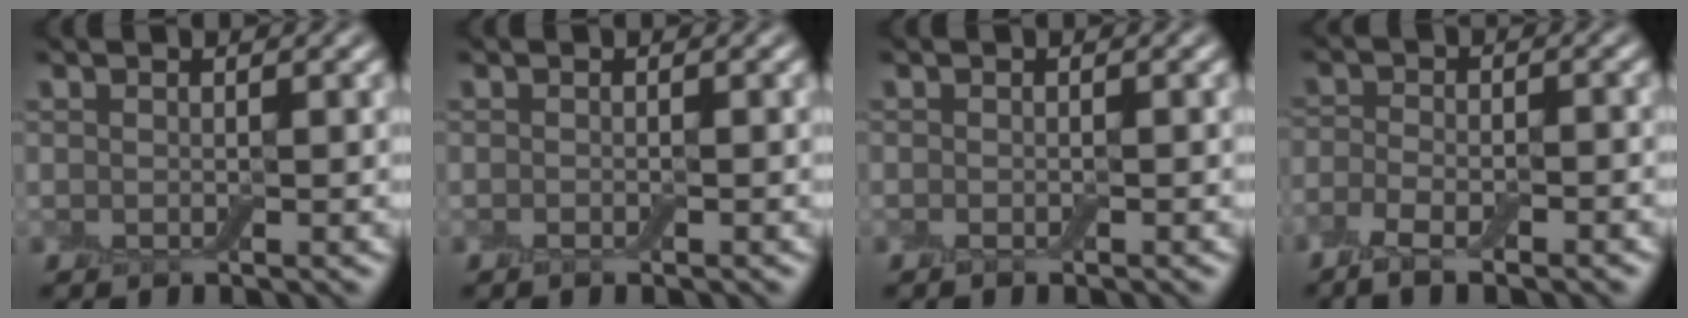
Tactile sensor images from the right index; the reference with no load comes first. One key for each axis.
{"total": 0.5, "fx": -0.3, "fy": 0.2, "fz": 0.4, "tx": -0.006, "ty": -0.001, "tz": -0.005}
{"total": 0.8, "fx": -0.5, "fy": 0.5, "fz": 0.5, "tx": -0.008, "ty": -0.002, "tz": -0.008}
{"total": 4.4, "fx": -2.8, "fy": 1.9, "fz": 2.8, "tx": -0.046, "ty": -0.004, "tz": -0.051}